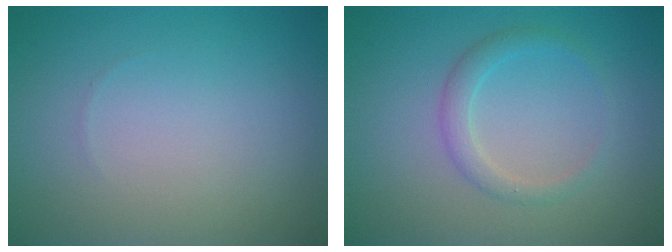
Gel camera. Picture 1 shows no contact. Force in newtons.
{"total": 1.9, "press": 1.9, "slide": 0.2}